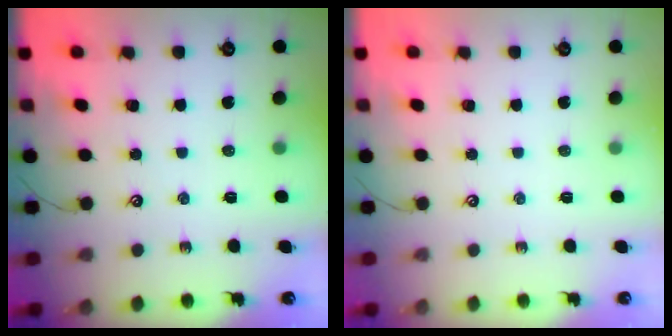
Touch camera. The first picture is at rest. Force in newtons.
{"total": 0.0}